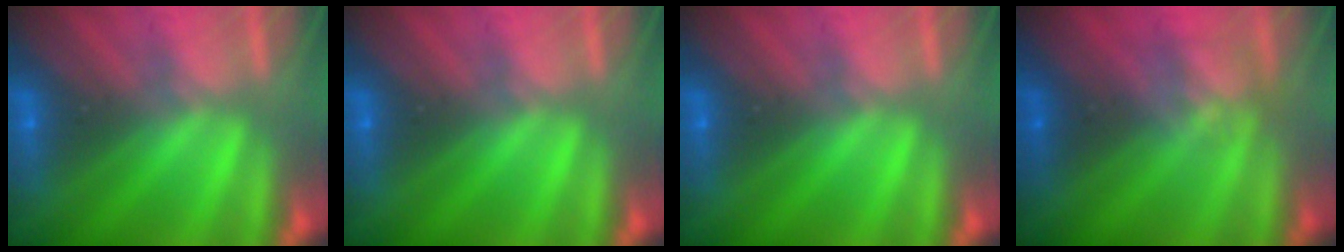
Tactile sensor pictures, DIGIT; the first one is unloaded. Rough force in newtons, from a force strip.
{"total": 0.0}
{"total": 0.0}
{"total": 2.4}